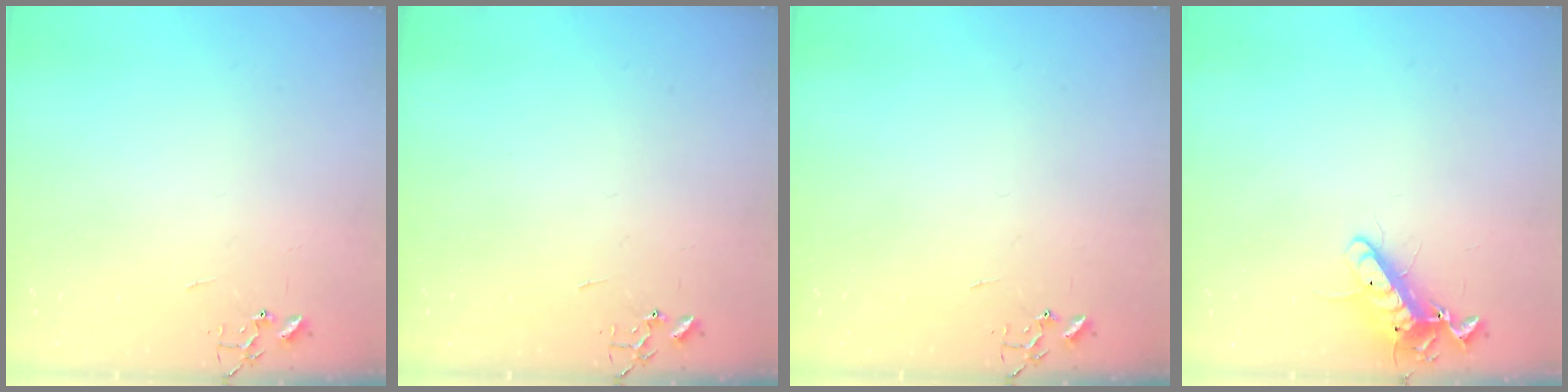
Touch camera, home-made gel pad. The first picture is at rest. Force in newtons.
{"total": 0.0}
{"total": 0.0}
{"total": 12.1, "press": 12.0, "slide": 1.4}